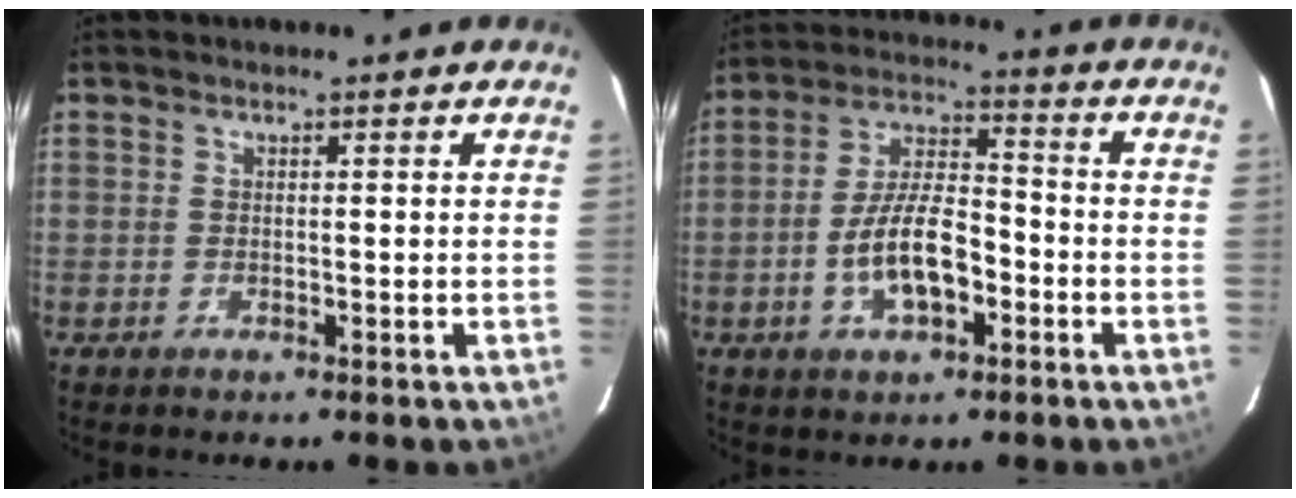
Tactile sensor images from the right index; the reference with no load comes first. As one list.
[{"total": 10.7, "force": [-3.7, 4.5, 9.0], "torque": [-0.178, 0.011, -0.062]}]